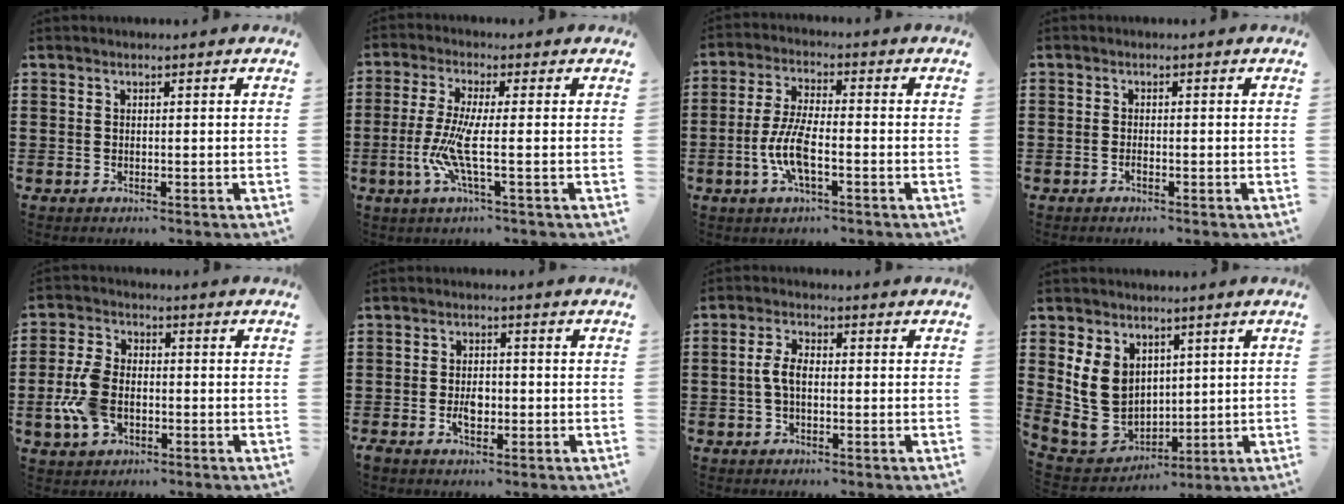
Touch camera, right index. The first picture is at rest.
{"total": 6.3, "force": [-1.0, 0.9, 6.2], "torque": [-0.137, -0.017, -0.025]}
{"total": 6.9, "force": [-2.2, 2.0, 6.2], "torque": [-0.146, -0.012, -0.047]}
{"total": 0.6, "force": [-0.5, 0.1, 0.3], "torque": [-0.007, -0.003, -0.008]}
{"total": 7.5, "force": [-1.8, 4.5, 5.7], "torque": [-0.146, -0.002, -0.040]}
{"total": 3.3, "force": [-0.9, 1.9, 2.5], "torque": [-0.048, 0.003, -0.015]}
{"total": 3.9, "force": [-0.5, 1.9, 3.3], "torque": [-0.084, -0.003, -0.017]}
{"total": 10.4, "force": [1.9, 8.7, 5.4], "torque": [-0.156, 0.001, 0.038]}